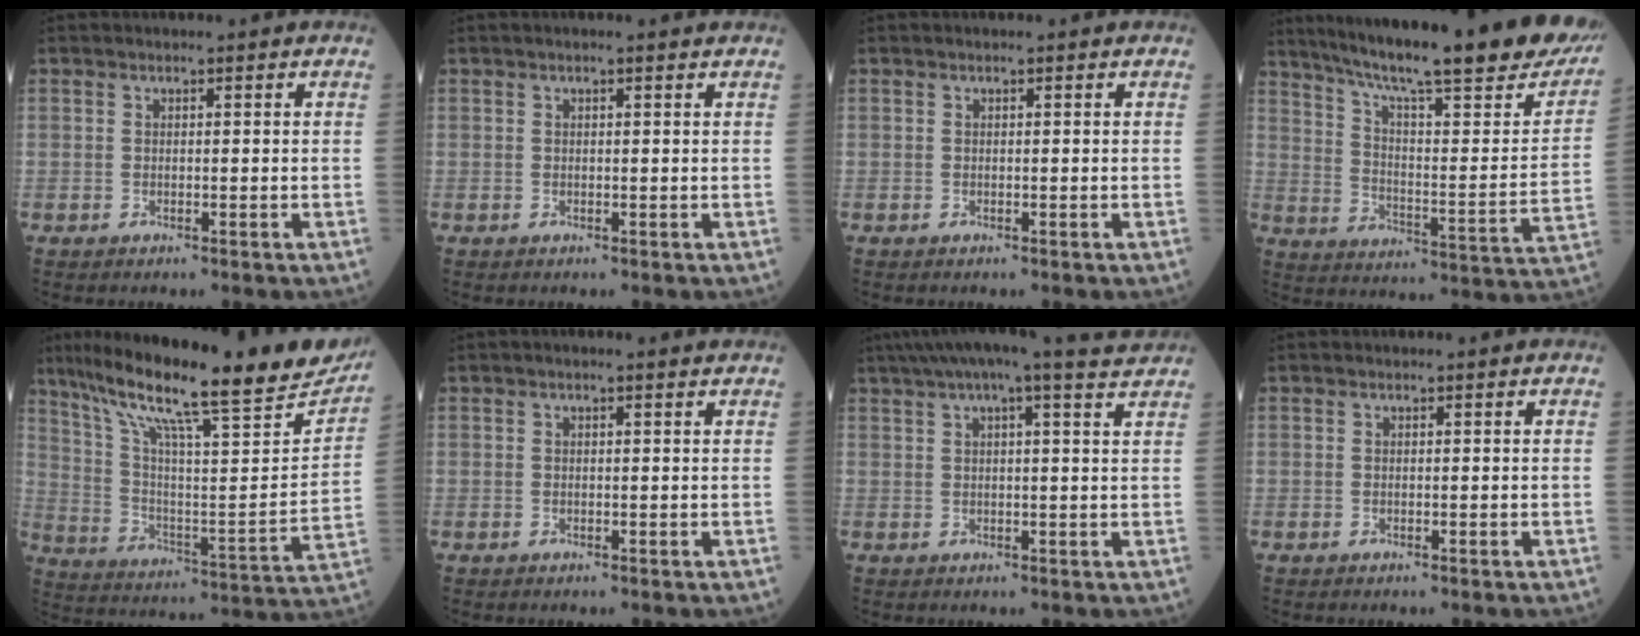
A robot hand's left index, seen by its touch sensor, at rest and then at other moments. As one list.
[{"total": 1.0, "force": [0.8, -0.1, 0.6], "torque": [-0.012, 0.006, 0.012]}, {"total": 0.0}, {"total": 30.9, "force": [24.9, 3.2, 18.0], "torque": [-0.274, -0.051, 0.331]}, {"total": 27.9, "force": [21.8, 3.7, 17.0], "torque": [-0.286, -0.002, 0.315]}, {"total": 1.0, "force": [0.7, 0.1, 0.7], "torque": [-0.014, 0.010, 0.010]}, {"total": 11.1, "force": [9.3, -0.1, 5.9], "torque": [-0.101, 0.034, 0.116]}, {"total": 0.0}]